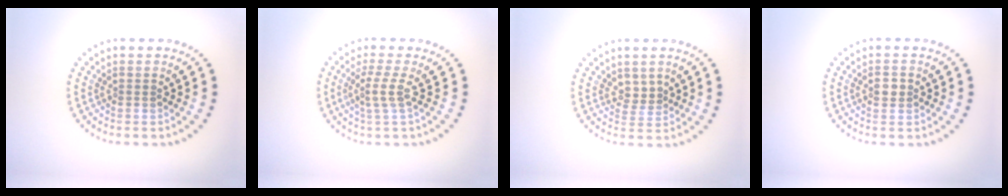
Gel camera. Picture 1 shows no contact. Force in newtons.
{"total": 2.1, "press": 1.5, "slide": 1.4}
{"total": 1.6, "press": 1.3, "slide": 0.9}
{"total": 1.6, "press": 1.5, "slide": 0.3}